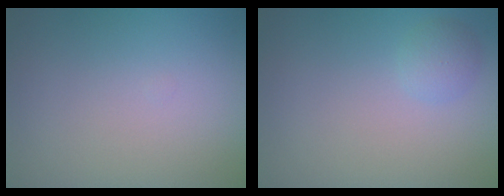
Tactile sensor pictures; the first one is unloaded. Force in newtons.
{"total": 1.3, "press": 1.3, "slide": 0.1}